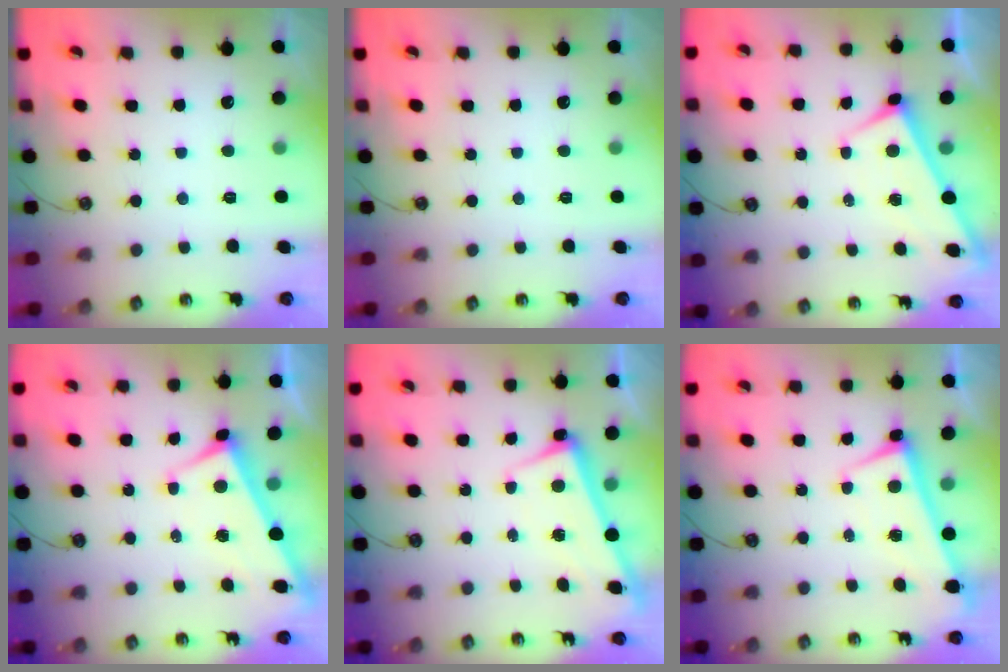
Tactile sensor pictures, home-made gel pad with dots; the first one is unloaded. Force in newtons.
{"total": 0.0}
{"total": 1.7, "press": 1.7, "slide": 0.2}
{"total": 3.2, "press": 3.1, "slide": 0.8}
{"total": 2.7, "press": 2.6, "slide": 0.6}
{"total": 0.8, "press": 0.6, "slide": 0.5}